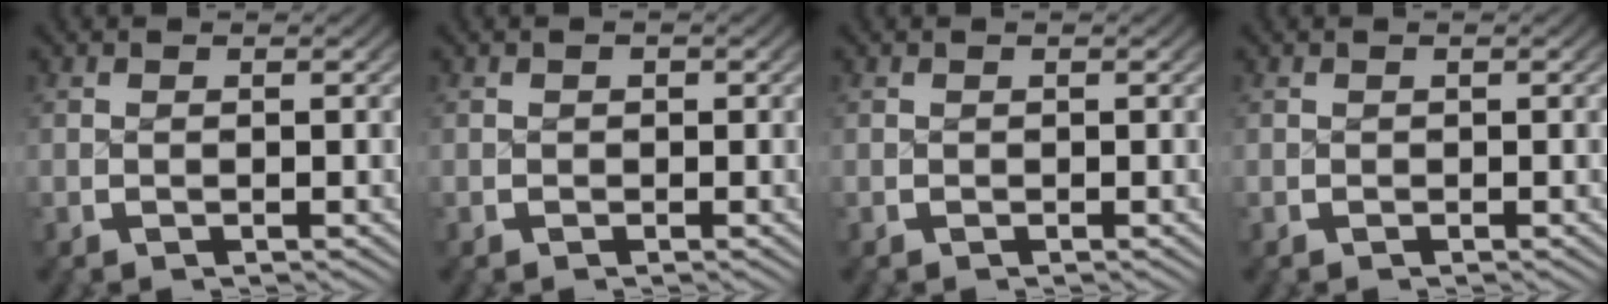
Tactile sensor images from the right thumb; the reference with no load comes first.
{"total": 0.6, "force": [0.0, 0.3, -0.5], "torque": [0.010, -0.002, 0.001]}
{"total": 0.0}
{"total": 0.6, "force": [0.1, 0.0, -0.6], "torque": [0.013, -0.001, 0.004]}